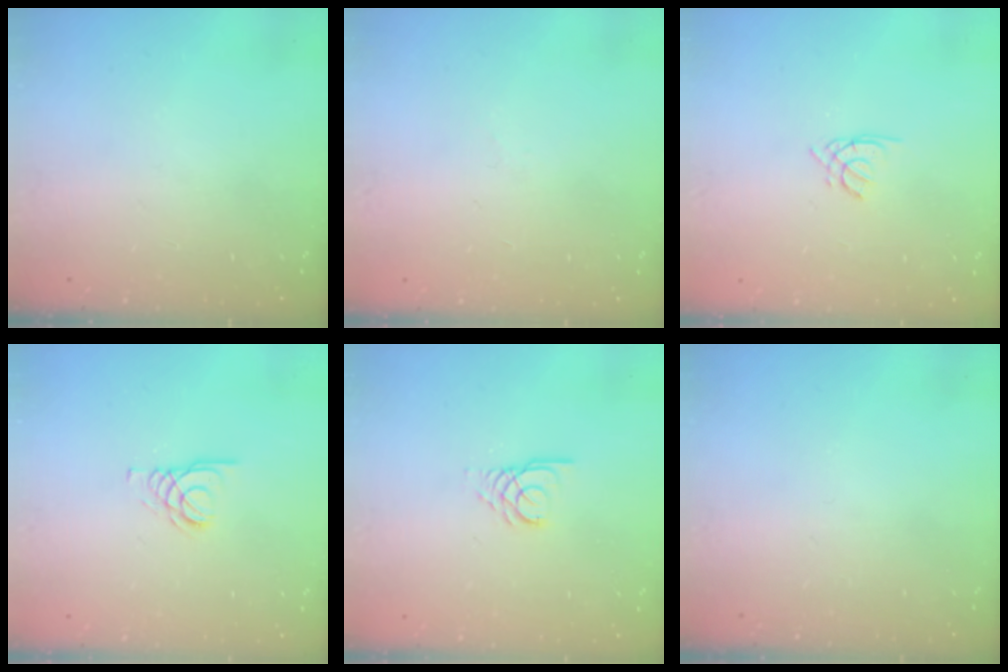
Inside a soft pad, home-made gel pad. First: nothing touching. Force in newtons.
{"total": 2.0, "press": 1.9, "slide": 0.5}
{"total": 1.4, "press": 1.3, "slide": 0.3}
{"total": 2.1, "press": 2.1, "slide": 0.2}
{"total": 3.9, "press": 3.9, "slide": 0.3}
{"total": 0.0}